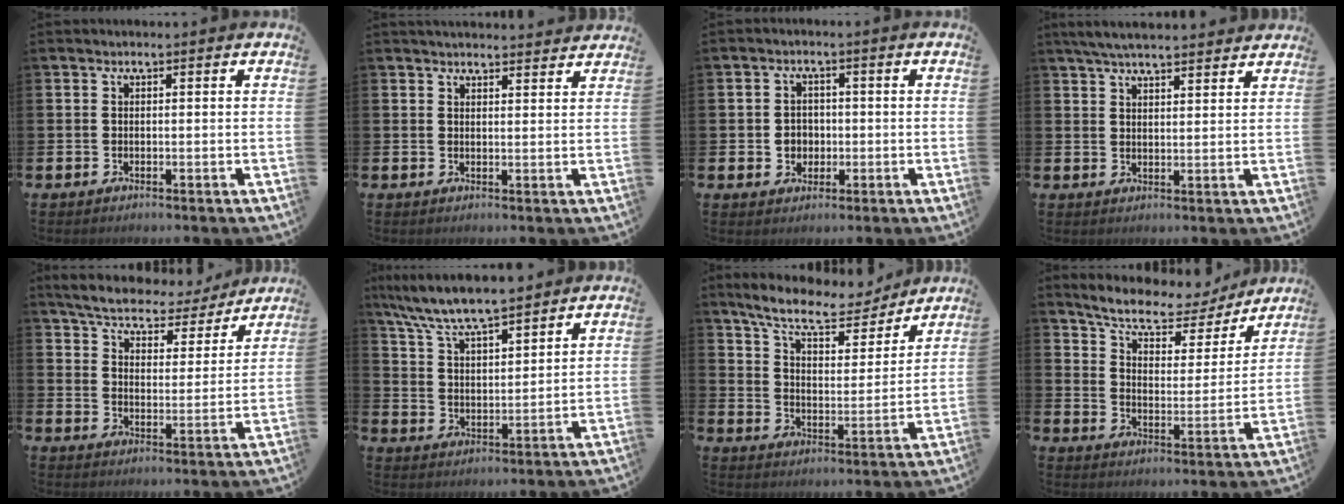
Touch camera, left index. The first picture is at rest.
{"total": 2.9, "force": [2.9, 0.3, 0.1], "torque": [0.000, -0.017, 0.051]}
{"total": 2.8, "force": [-0.2, 2.6, 0.9], "torque": [-0.013, 0.003, -0.012]}
{"total": 5.0, "force": [4.7, 0.5, 1.4], "torque": [-0.039, -0.013, 0.087]}
{"total": 6.2, "force": [5.9, 1.4, 1.3], "torque": [-0.048, -0.045, 0.099]}
{"total": 7.7, "force": [7.3, 0.8, 2.5], "torque": [-0.078, -0.040, 0.131]}
{"total": 9.5, "force": [8.7, 1.9, 3.4], "torque": [-0.096, -0.053, 0.150]}
{"total": 8.4, "force": [7.6, 2.6, 2.5], "torque": [-0.070, -0.056, 0.128]}